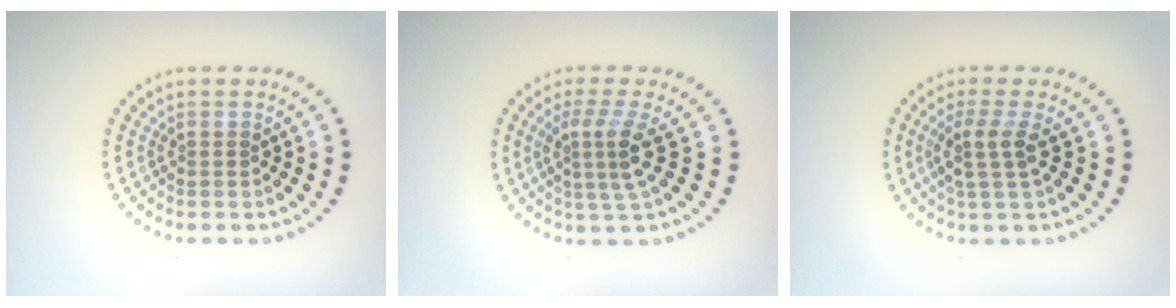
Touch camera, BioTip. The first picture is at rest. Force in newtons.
{"total": 3.3, "press": 2.3, "slide": 2.3}
{"total": 2.6, "press": 2.0, "slide": 1.5}